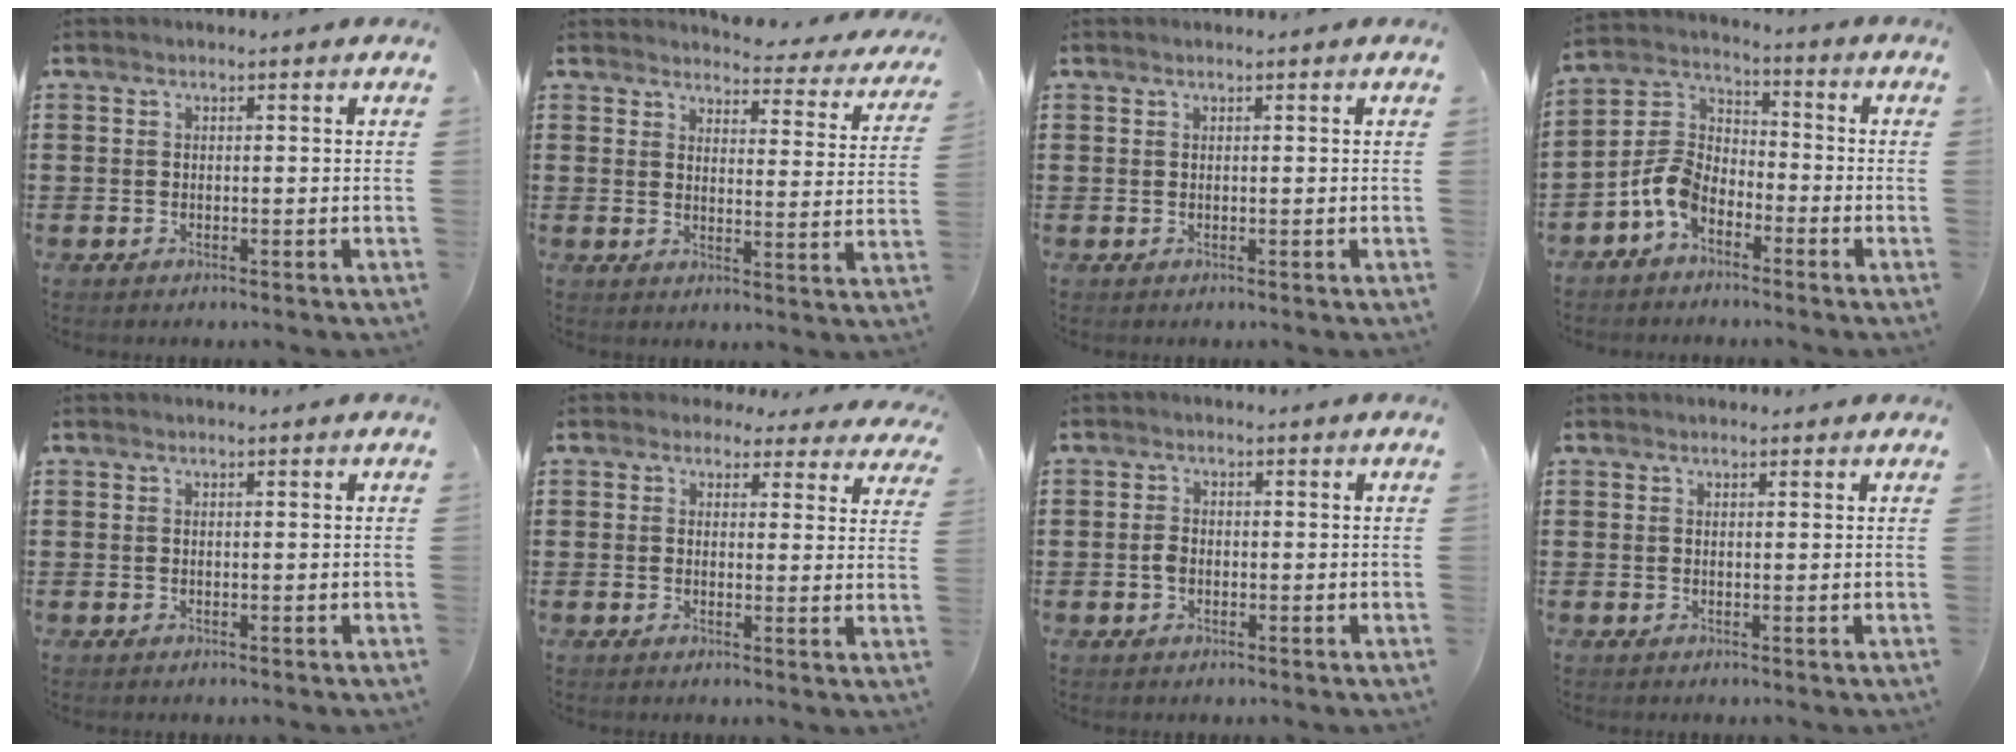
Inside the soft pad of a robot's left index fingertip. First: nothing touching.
{"total": 3.6, "force": [3.5, 0.4, 0.7], "torque": [-0.017, -0.029, 0.054]}
{"total": 0.0}
{"total": 7.2, "force": [-4.5, 4.2, 3.8], "torque": [-0.120, 0.001, -0.099]}
{"total": 0.0}
{"total": 2.5, "force": [2.1, 1.1, 0.6], "torque": [-0.015, -0.004, 0.037]}
{"total": 2.6, "force": [-0.3, 2.1, 1.6], "torque": [-0.042, 0.003, -0.010]}
{"total": 0.7, "force": [0.5, 0.4, 0.1], "torque": [-0.005, 0.003, 0.010]}